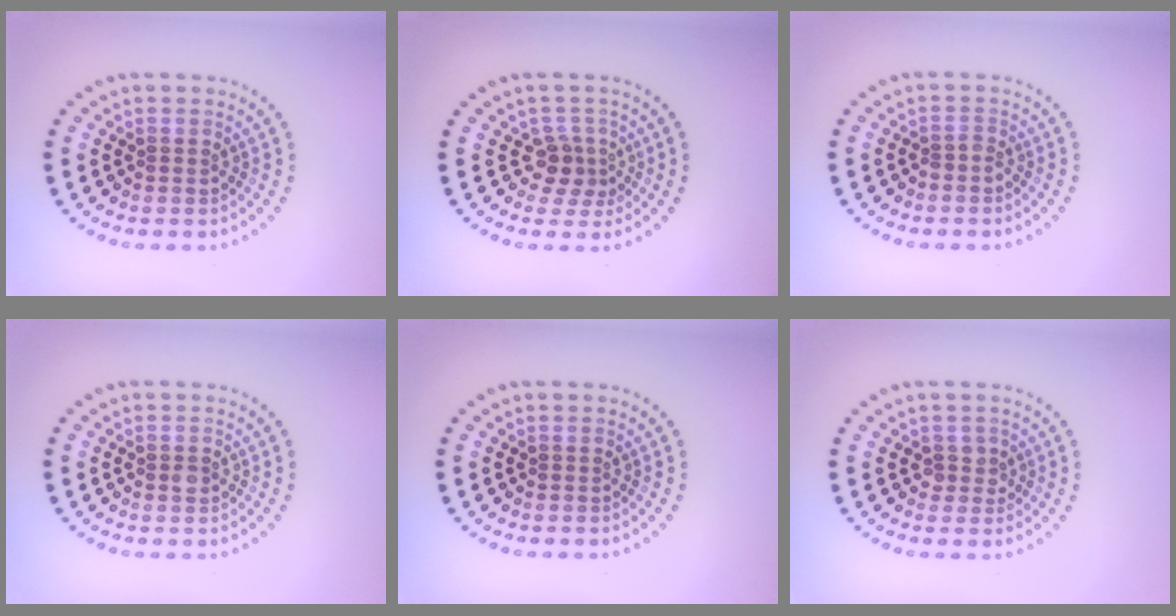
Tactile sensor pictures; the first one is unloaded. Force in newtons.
{"total": 2.5, "press": 1.9, "slide": 1.6}
{"total": 0.7, "press": 0.4, "slide": 0.6}
{"total": 0.9, "press": 0.9, "slide": 0.1}
{"total": 0.0}
{"total": 1.4, "press": 1.1, "slide": 0.9}